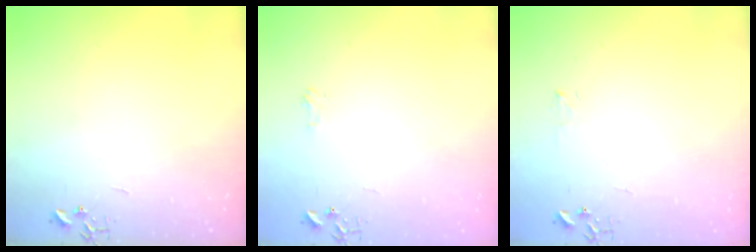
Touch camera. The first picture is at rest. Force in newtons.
{"total": 4.8, "press": 4.7, "slide": 0.6}
{"total": 3.8, "press": 3.8, "slide": 0.5}